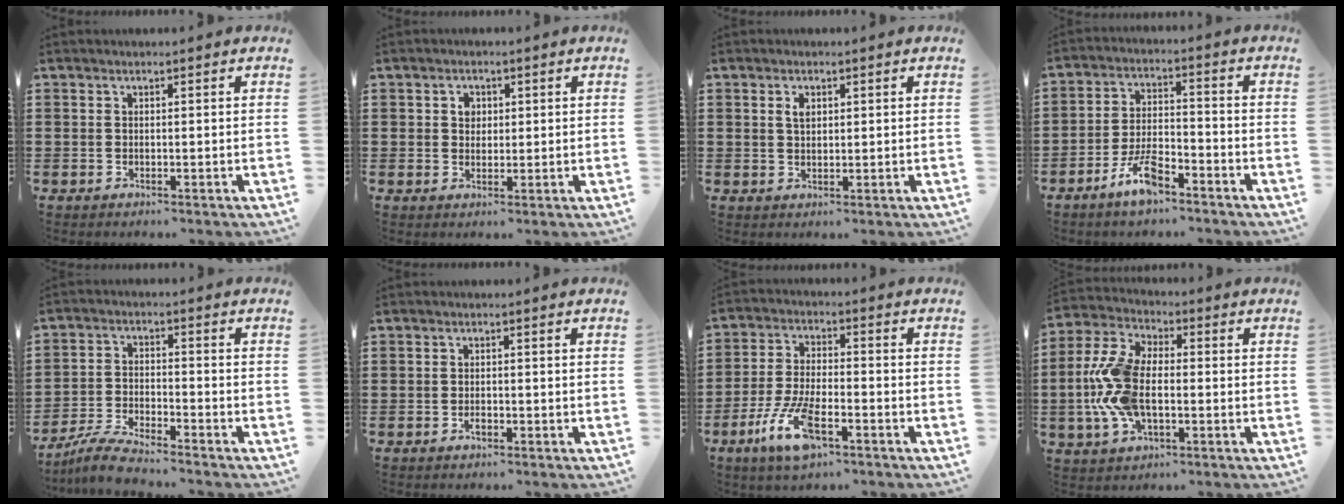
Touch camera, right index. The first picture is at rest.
{"total": 2.1, "force": [0.6, 1.8, 1.0], "torque": [-0.026, 0.011, 0.009]}
{"total": 2.0, "force": [0.7, 1.1, 1.4], "torque": [-0.031, 0.005, 0.013]}
{"total": 6.8, "force": [-4.6, 2.1, 4.5], "torque": [-0.104, 0.004, -0.090]}
{"total": 5.3, "force": [-5.1, 0.0, 1.6], "torque": [-0.042, -0.008, -0.099]}
{"total": 1.2, "force": [-0.7, 0.6, 0.8], "torque": [-0.018, -0.004, -0.012]}
{"total": 9.4, "force": [-4.7, 3.1, 7.6], "torque": [-0.170, -0.007, -0.087]}
{"total": 11.0, "force": [-1.3, 5.9, 9.2], "torque": [-0.230, -0.008, -0.033]}